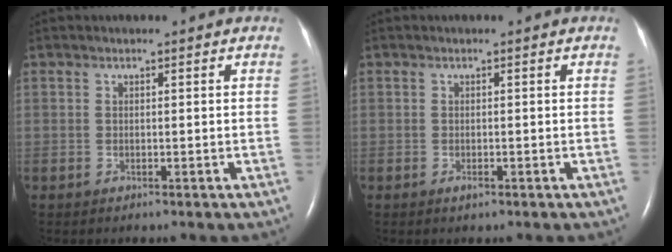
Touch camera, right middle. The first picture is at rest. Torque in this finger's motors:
{"motor_torque": [0.28, -0.26, -0.01, 0.00]}